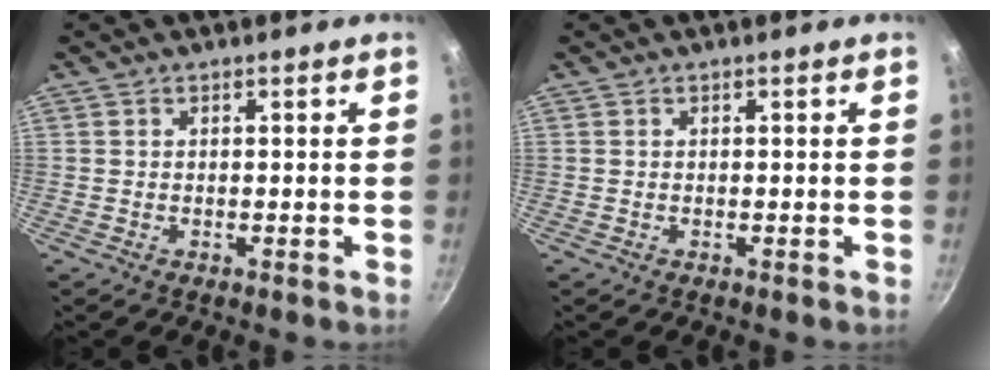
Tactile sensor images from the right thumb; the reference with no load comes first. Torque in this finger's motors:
{"motor_torque": [-0.04, 0.04, -0.03, -0.03, 0.00]}